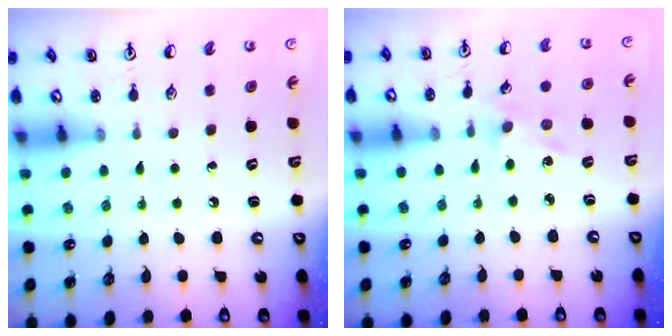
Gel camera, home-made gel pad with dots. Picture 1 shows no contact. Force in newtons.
{"total": 2.5, "press": 2.4, "slide": 0.4}